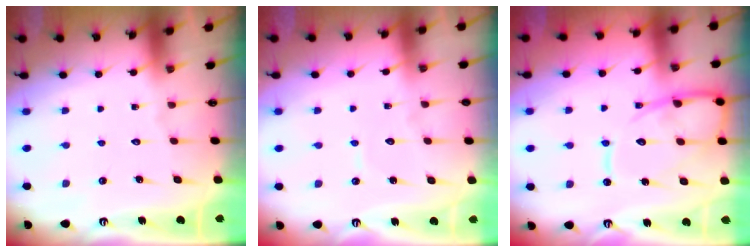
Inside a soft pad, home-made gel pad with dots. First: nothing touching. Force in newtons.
{"total": 4.4, "press": 4.4, "slide": 0.5}
{"total": 12.9, "press": 12.9, "slide": 1.1}